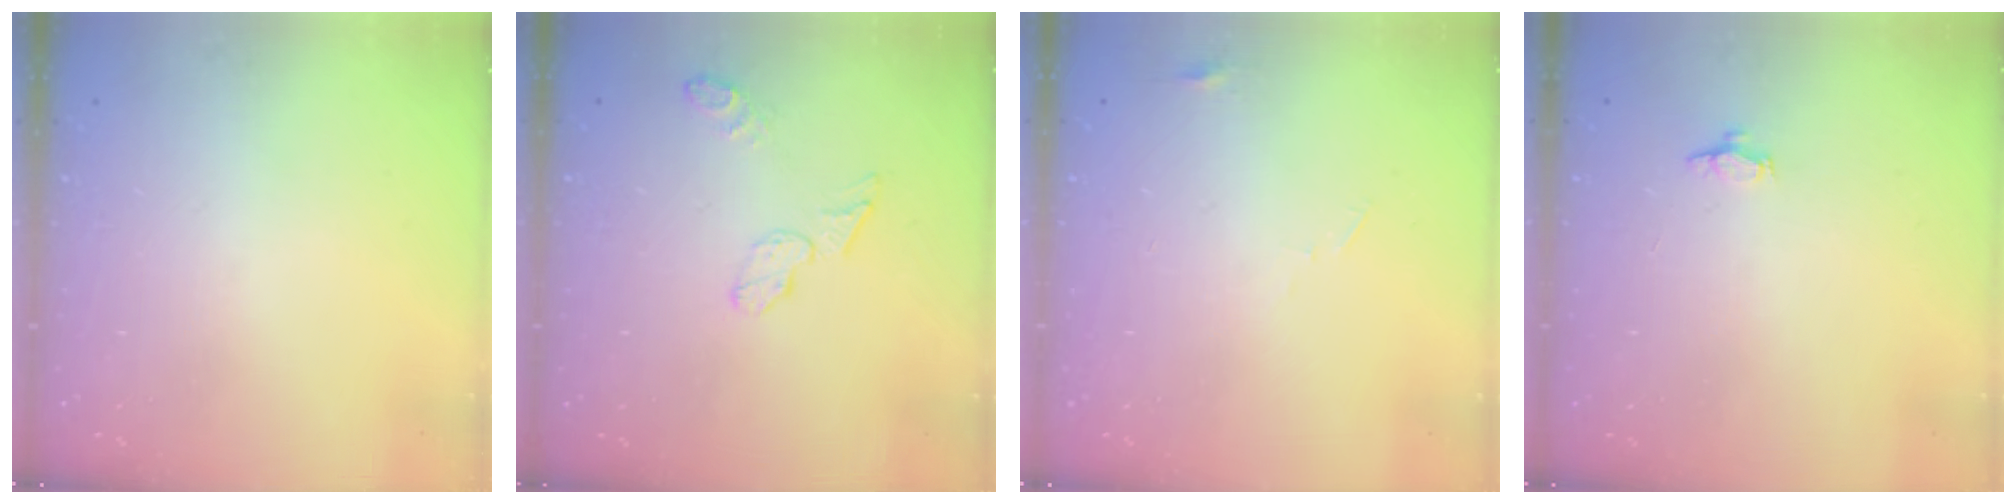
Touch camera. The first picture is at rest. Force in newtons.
{"total": 6.1, "press": 6.1, "slide": 0.3}
{"total": 2.9, "press": 2.9, "slide": 0.2}
{"total": 3.8, "press": 3.8, "slide": 0.3}